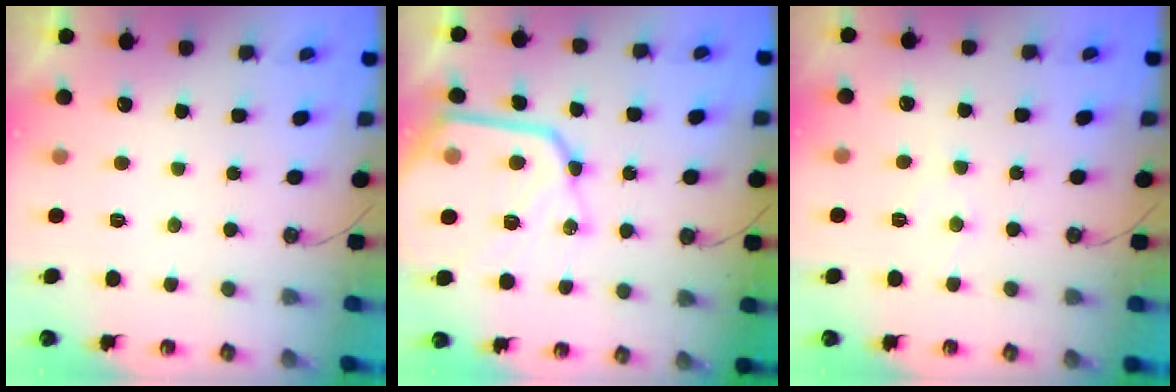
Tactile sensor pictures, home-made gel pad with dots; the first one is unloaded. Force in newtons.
{"total": 19.1, "press": 19.0, "slide": 1.7}
{"total": 4.9, "press": 4.9, "slide": 0.5}